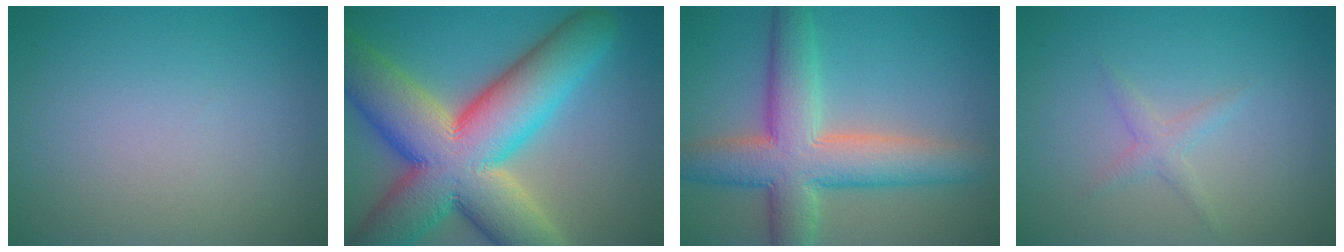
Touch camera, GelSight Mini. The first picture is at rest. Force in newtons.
{"total": 17.0, "press": 17.0, "slide": 1.0}
{"total": 8.8, "press": 8.8, "slide": 0.6}
{"total": 1.3, "press": 1.3, "slide": 0.1}